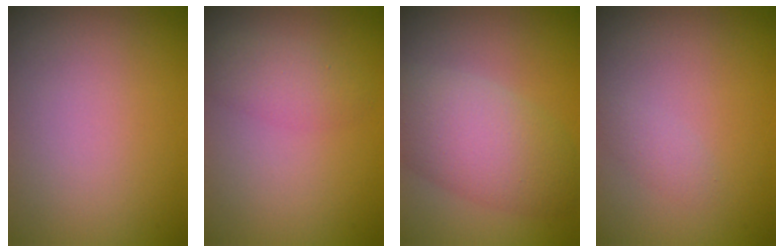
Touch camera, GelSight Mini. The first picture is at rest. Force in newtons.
{"total": 2.2, "press": 2.2, "slide": 0.1}
{"total": 7.0, "press": 7.0, "slide": 0.5}
{"total": 1.0, "press": 1.0, "slide": 0.0}